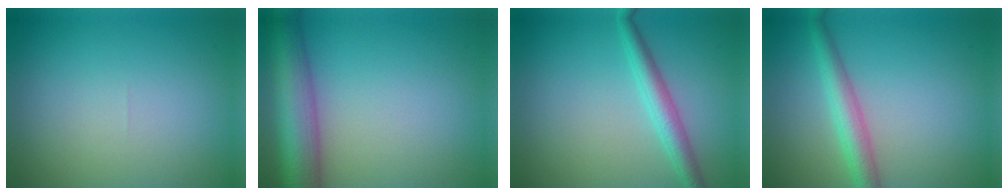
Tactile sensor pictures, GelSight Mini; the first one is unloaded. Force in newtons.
{"total": 8.4, "press": 8.4, "slide": 0.3}
{"total": 2.9, "press": 2.9, "slide": 0.1}
{"total": 3.5, "press": 3.5, "slide": 0.0}